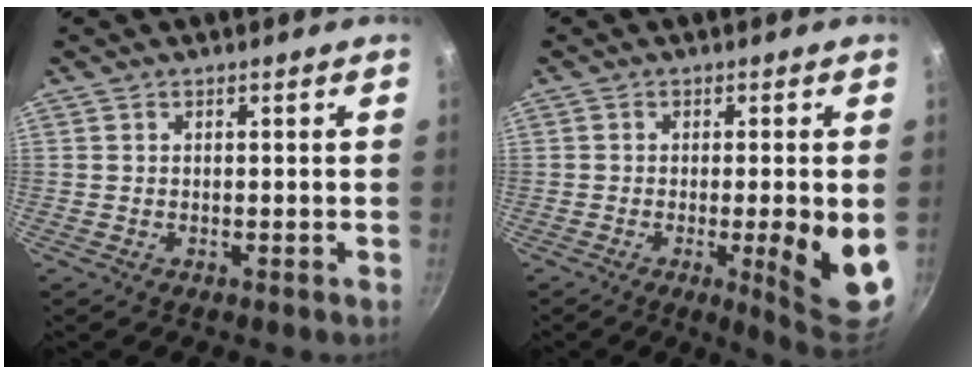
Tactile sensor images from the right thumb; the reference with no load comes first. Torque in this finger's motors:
{"motor_torque": [0.86, 2.43, 1.11, 0.17, 0.08]}